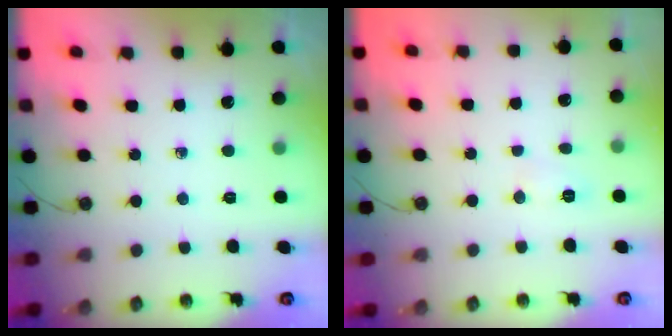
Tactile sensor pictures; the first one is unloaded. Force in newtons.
{"total": 3.7, "press": 3.6, "slide": 1.0}